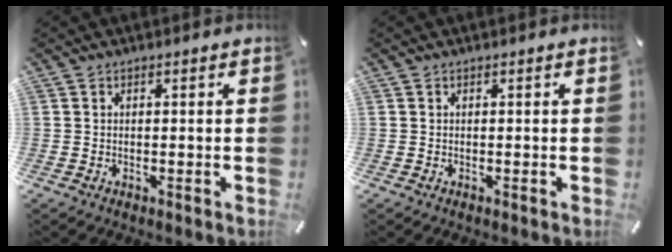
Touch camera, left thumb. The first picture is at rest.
{"total": 0.0}